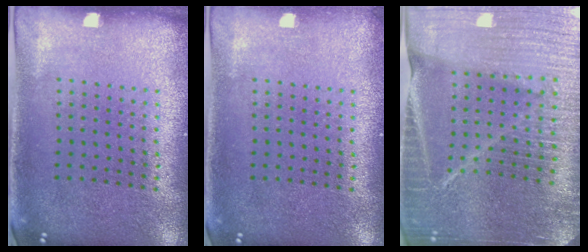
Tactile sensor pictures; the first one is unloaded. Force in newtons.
{"total": 0.5, "press": 0.5, "slide": 0.1}
{"total": 5.4, "press": 4.8, "slide": 2.5}